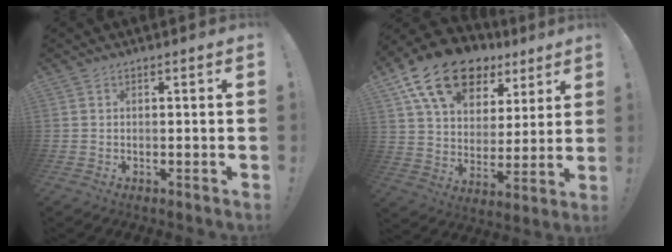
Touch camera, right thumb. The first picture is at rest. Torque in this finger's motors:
{"motor_torque": [1.08, 3.93, 0.36, 0.31, 0.12]}